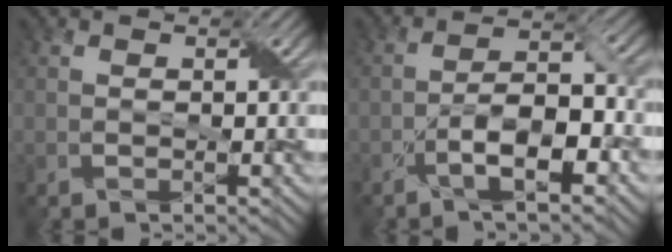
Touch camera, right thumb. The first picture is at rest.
{"total": 7.9, "force": [-3.7, 2.6, 6.4], "torque": [-0.107, 0.013, -0.071]}